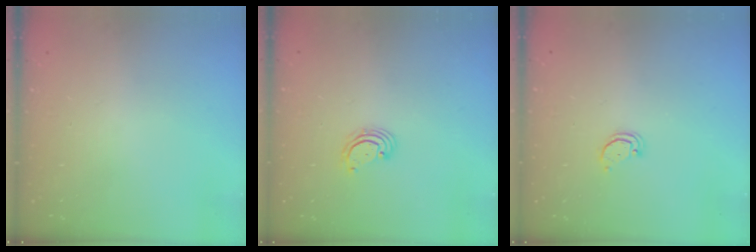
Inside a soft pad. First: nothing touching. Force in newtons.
{"total": 2.7, "press": 2.7, "slide": 0.7}
{"total": 2.1, "press": 2.1, "slide": 0.2}